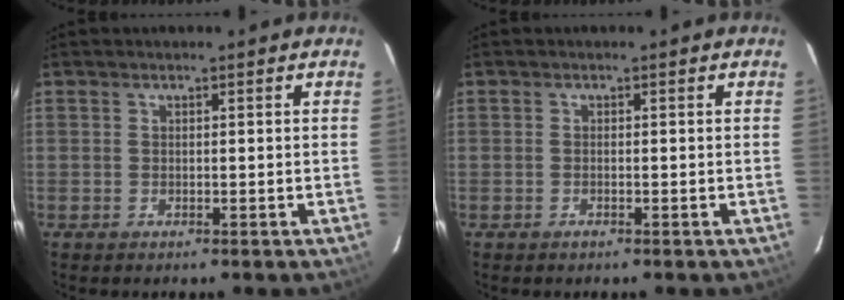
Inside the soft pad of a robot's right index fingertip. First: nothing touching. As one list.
[{"total": 0.6, "force": [-0.3, 0.1, 0.5], "torque": [-0.008, 0.003, -0.007]}]